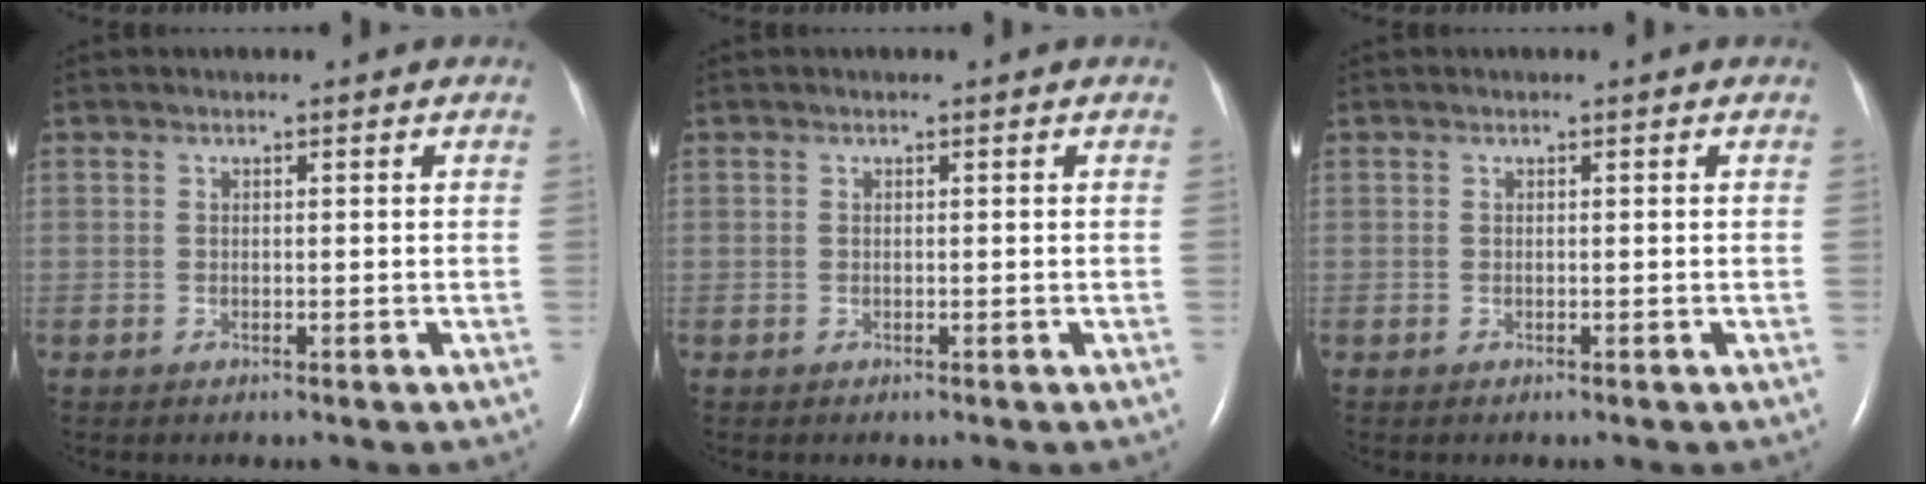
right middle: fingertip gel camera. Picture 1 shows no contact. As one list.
[{"total": 0.0}, {"total": 0.0}]